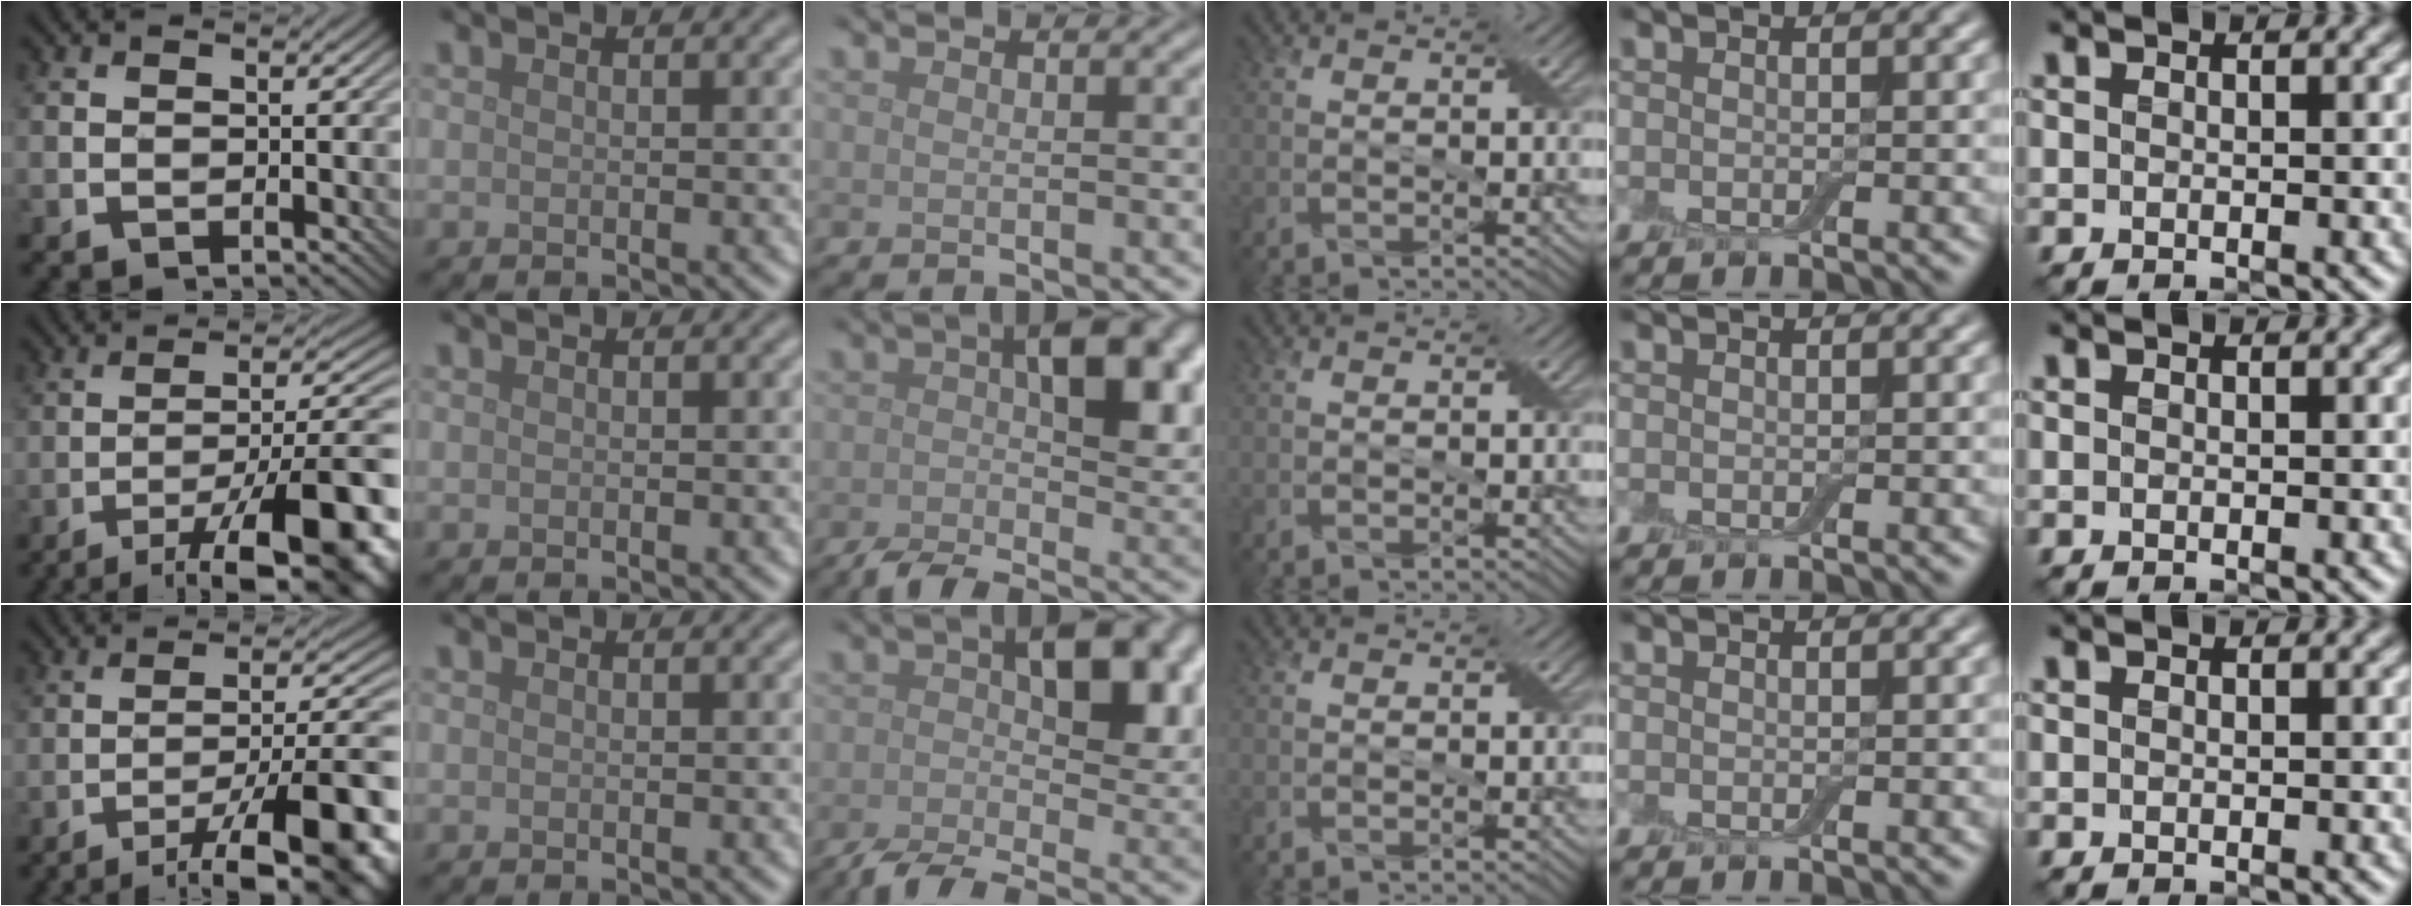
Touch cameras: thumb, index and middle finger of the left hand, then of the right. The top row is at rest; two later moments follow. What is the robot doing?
{"motion": "close", "object": "airpods case & airpods"}